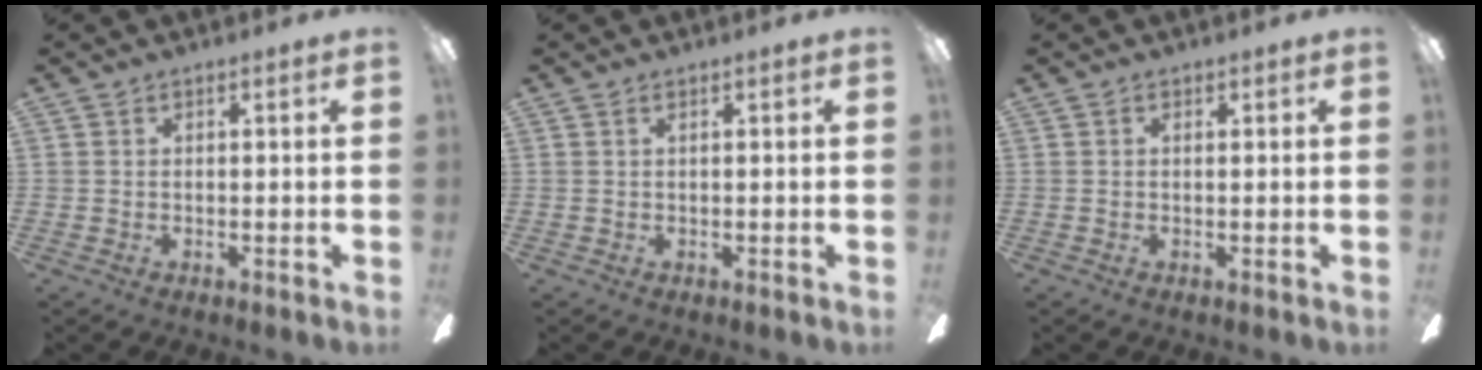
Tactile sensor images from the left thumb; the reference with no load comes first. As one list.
[{"total": 0.5, "force": [0.1, 0.0, 0.5], "torque": [-0.010, 0.000, 0.003]}, {"total": 0.0}]